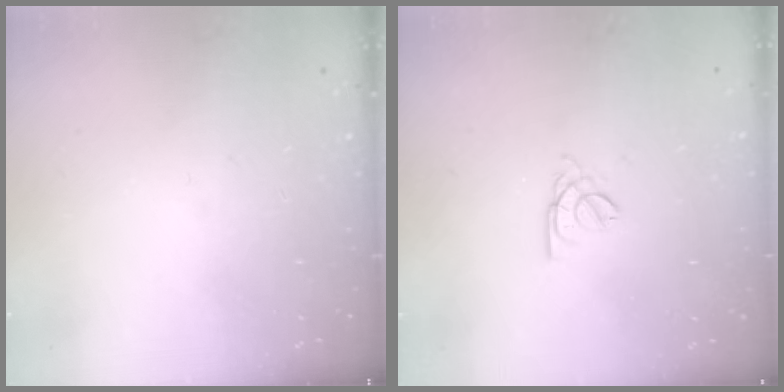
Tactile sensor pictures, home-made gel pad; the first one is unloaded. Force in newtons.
{"total": 2.2, "press": 2.1, "slide": 0.5}